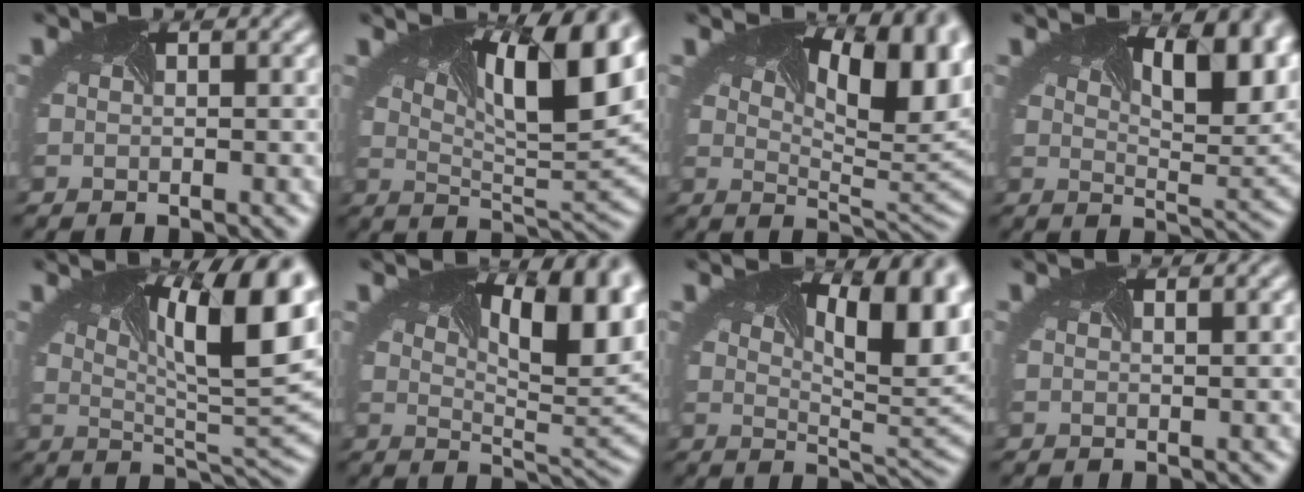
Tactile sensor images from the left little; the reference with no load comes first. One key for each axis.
{"total": 13.3, "fx": 5.5, "fy": 4.3, "fz": 11.3, "tx": -0.151, "ty": 0.025, "tz": 0.077}
{"total": 11.3, "fx": 4.2, "fy": 4.9, "fz": 9.3, "tx": -0.109, "ty": 0.015, "tz": 0.060}
{"total": 10.7, "fx": 4.7, "fy": 4.2, "fz": 8.7, "tx": -0.098, "ty": 0.027, "tz": 0.064}
{"total": 14.4, "fx": 4.5, "fy": 4.9, "fz": 12.8, "tx": -0.162, "ty": 0.022, "tz": 0.066}
{"total": 10.4, "fx": 3.9, "fy": 3.9, "fz": 8.8, "tx": -0.108, "ty": 0.013, "tz": 0.054}
{"total": 10.7, "fx": 3.7, "fy": 4.1, "fz": 9.2, "tx": -0.104, "ty": 0.017, "tz": 0.048}
{"total": 1.4, "fx": 0.8, "fy": 0.5, "fz": 1.0, "tx": -0.006, "ty": 0.013, "tz": -0.002}